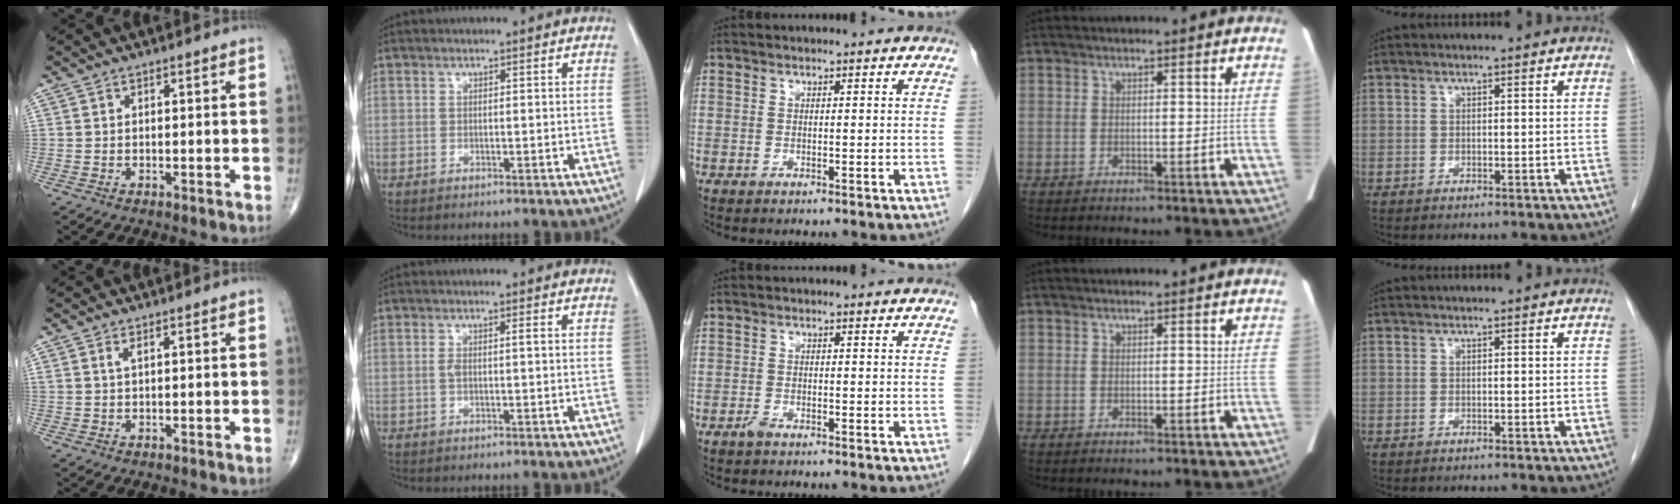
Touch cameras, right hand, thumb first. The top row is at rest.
{"thumb": {"total": 1.0, "force": [0.5, 0.2, 0.8], "torque": [-0.021, 0.003, 0.012]}, "index": {"total": 1.6, "force": [0.0, 0.2, 1.6], "torque": [-0.036, 0.004, 0.002]}, "middle": {"total": 1.2, "force": [-1.0, 0.3, 0.6], "torque": [-0.016, -0.001, -0.018]}}